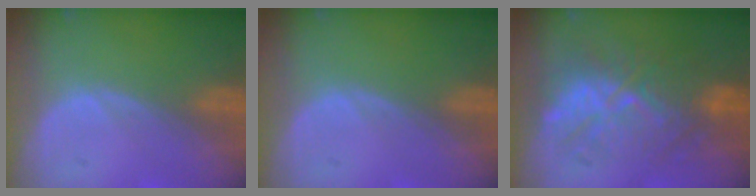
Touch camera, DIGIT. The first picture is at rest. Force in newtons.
{"total": 0.0}
{"total": 9.6, "press": 9.5, "slide": 1.5}